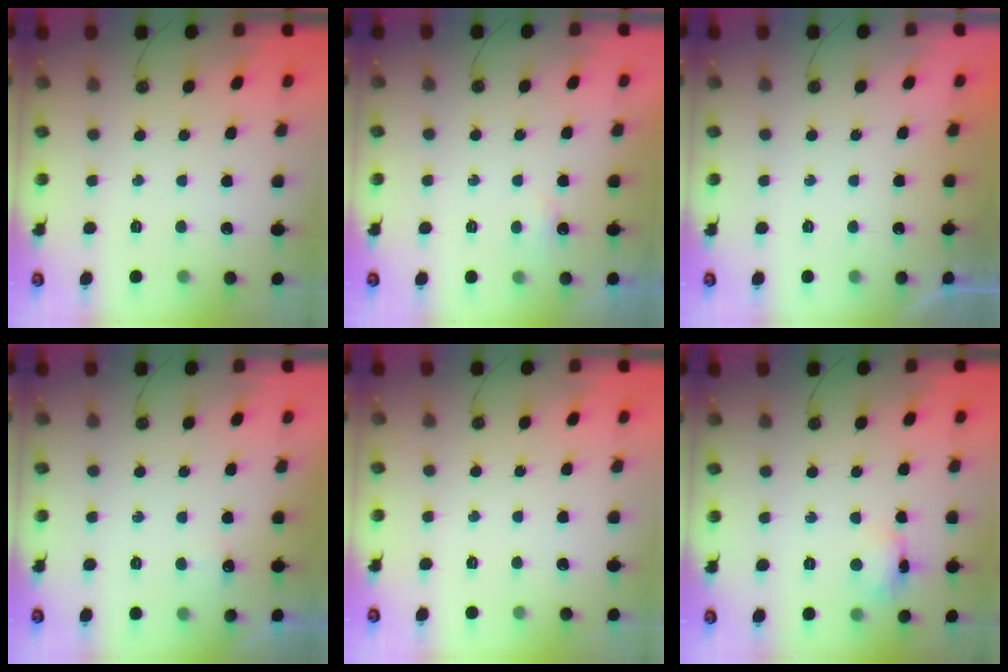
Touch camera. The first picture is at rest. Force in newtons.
{"total": 5.0, "press": 2.9, "slide": 4.1}
{"total": 0.0}
{"total": 12.6, "press": 3.9, "slide": 12.0}
{"total": 0.0}
{"total": 6.5, "press": 6.4, "slide": 0.6}